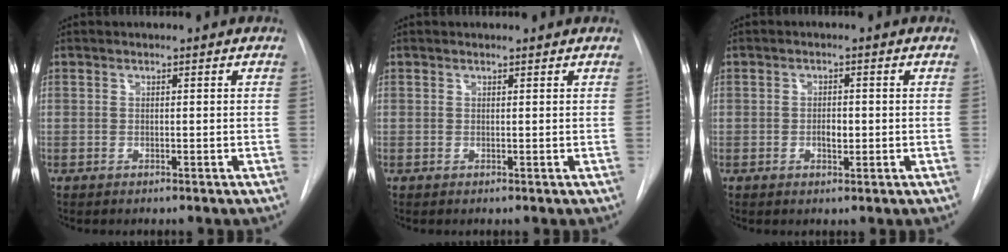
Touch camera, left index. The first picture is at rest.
{"total": 0.0}
{"total": 2.2, "force": [-1.2, 0.8, 1.6], "torque": [-0.026, -0.005, -0.017]}